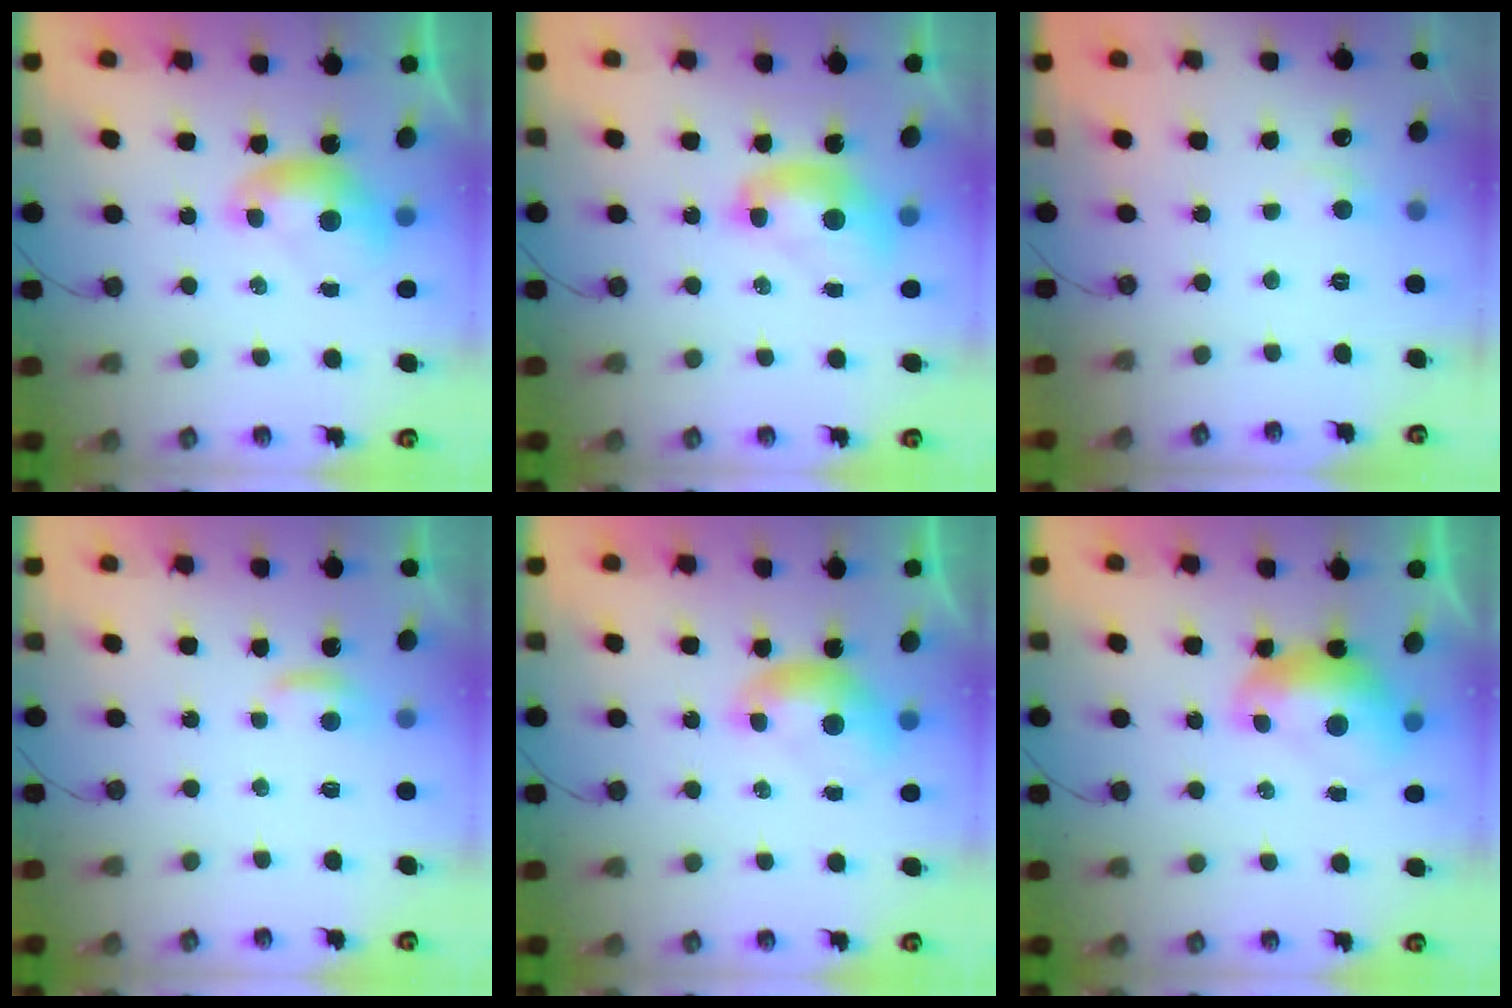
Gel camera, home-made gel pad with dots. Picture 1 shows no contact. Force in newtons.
{"total": 2.2, "press": 2.2, "slide": 0.2}
{"total": 0.7, "press": 0.1, "slide": 0.7}
{"total": 2.3, "press": 2.3, "slide": 0.4}
{"total": 0.0}
{"total": 1.6, "press": 1.5, "slide": 0.6}